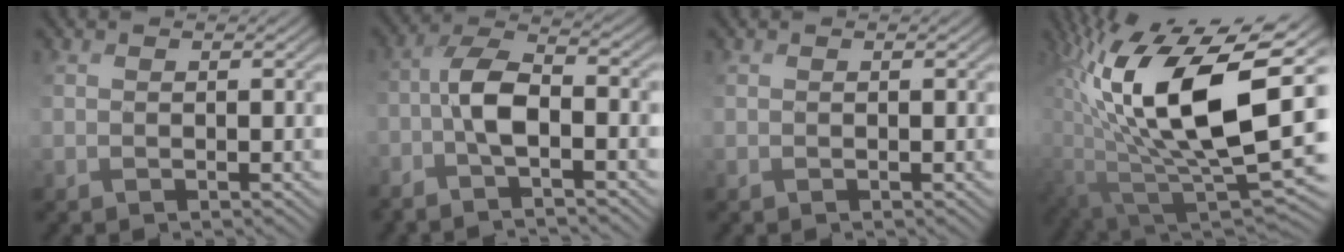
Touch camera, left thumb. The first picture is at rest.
{"total": 6.1, "force": [-2.4, 2.0, 5.3], "torque": [-0.104, 0.010, -0.060]}
{"total": 0.0}
{"total": 17.6, "force": [4.2, 8.6, 14.8], "torque": [-0.284, -0.016, 0.086]}